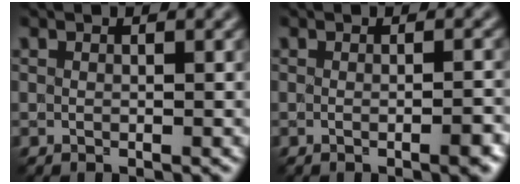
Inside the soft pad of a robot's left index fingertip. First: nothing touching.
{"total": 2.8, "force": [-0.7, 1.0, 2.5], "torque": [-0.015, 0.006, -0.011]}